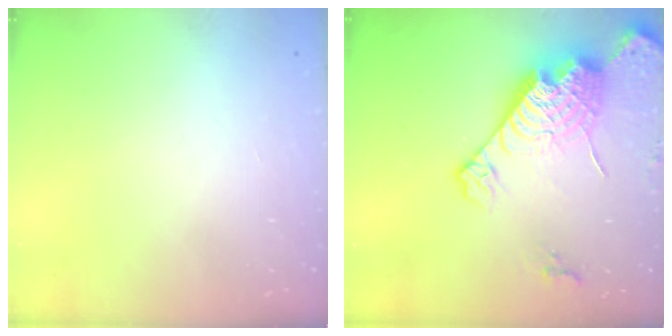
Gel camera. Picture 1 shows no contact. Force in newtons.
{"total": 20.5, "press": 20.4, "slide": 1.8}